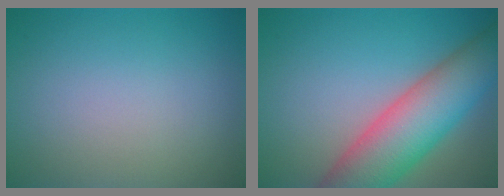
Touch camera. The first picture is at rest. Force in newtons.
{"total": 9.9, "press": 9.9, "slide": 0.5}